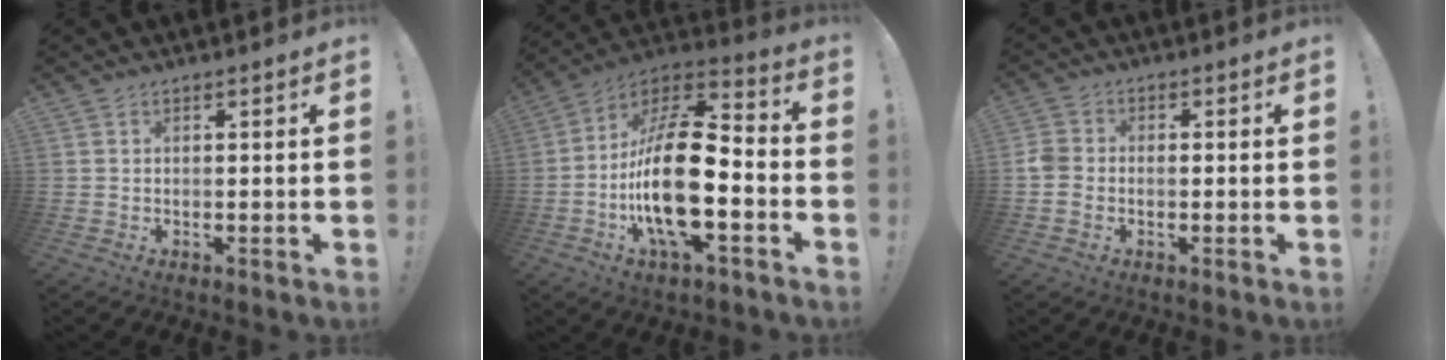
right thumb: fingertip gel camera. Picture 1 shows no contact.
{"total": 23.7, "force": [-5.0, 9.6, 21.1], "torque": [-0.405, 0.025, -0.082]}
{"total": 5.1, "force": [-1.4, 4.1, 2.6], "torque": [-0.056, 0.005, -0.028]}